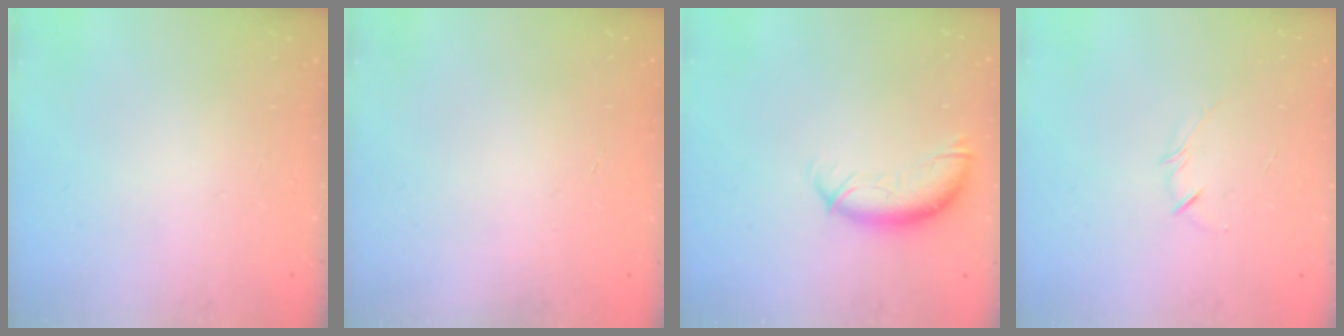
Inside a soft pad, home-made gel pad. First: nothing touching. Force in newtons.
{"total": 0.0}
{"total": 10.0, "press": 9.9, "slide": 0.8}
{"total": 2.9, "press": 2.8, "slide": 0.6}